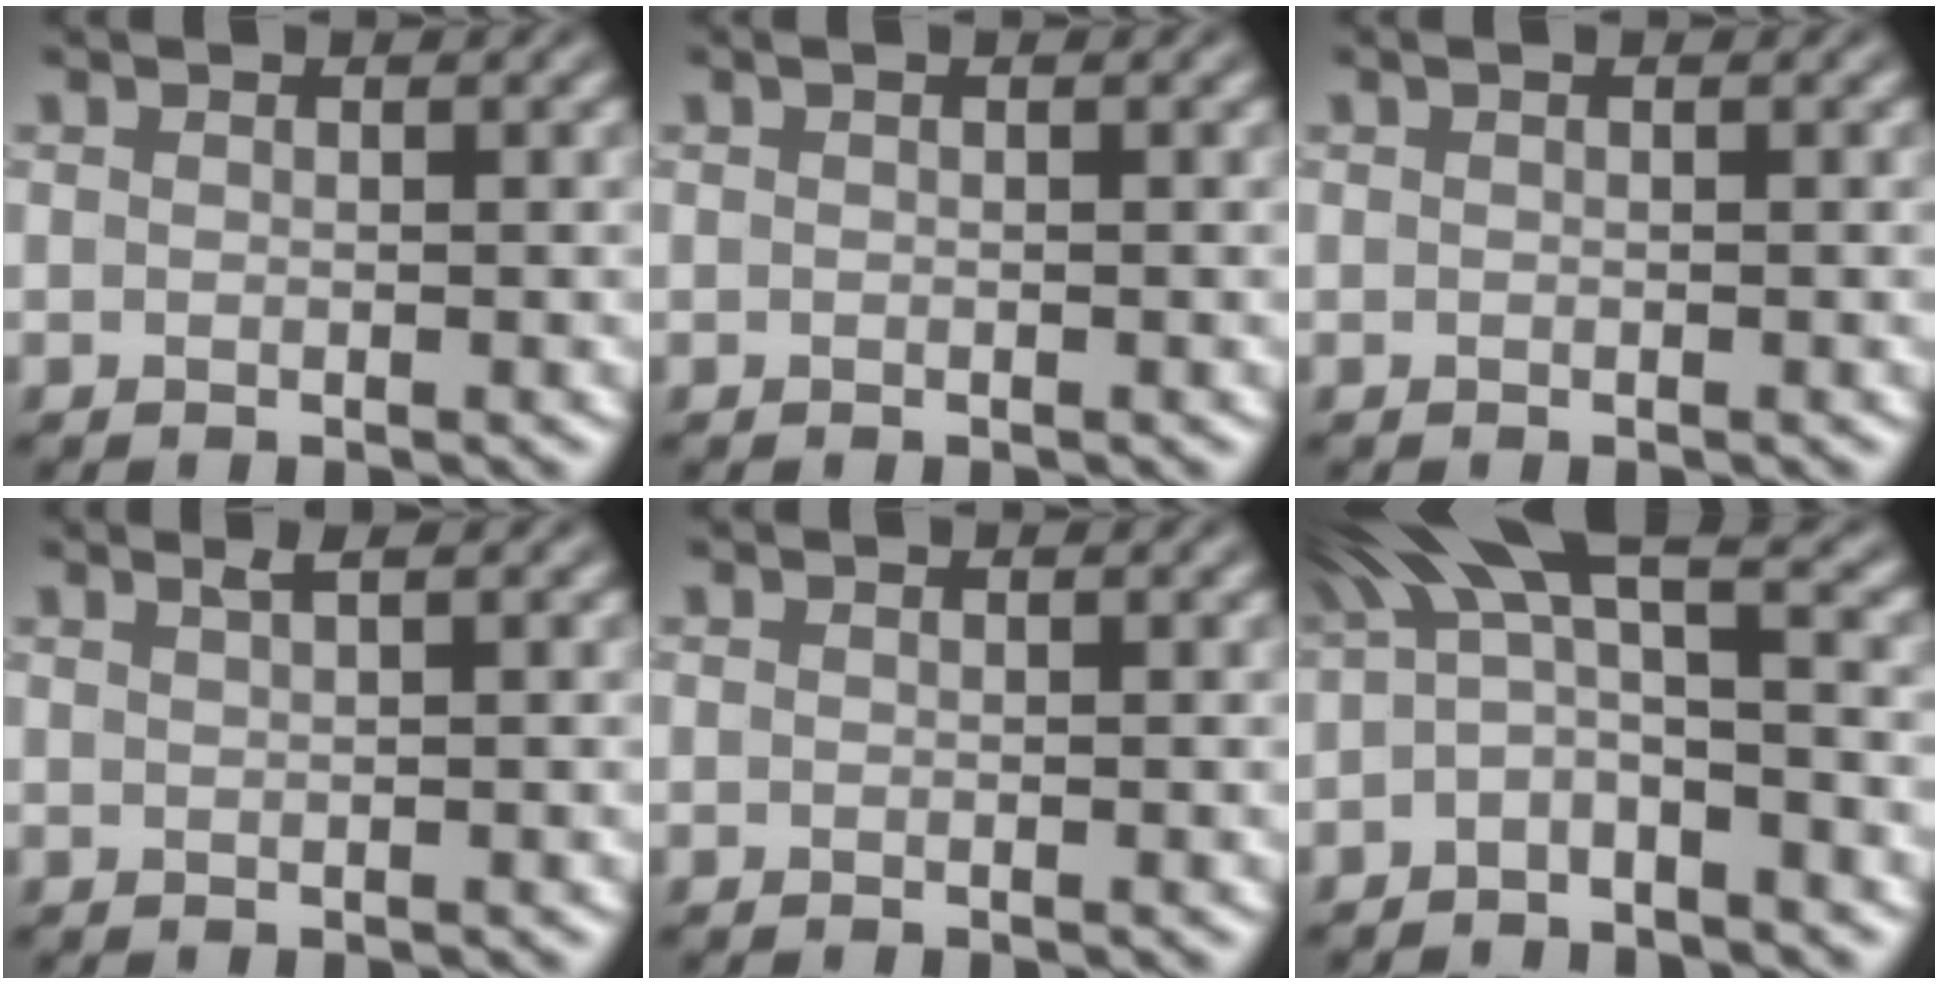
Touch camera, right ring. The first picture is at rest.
{"total": 0.0}
{"total": 0.0}
{"total": 0.7, "force": [0.5, -0.2, 0.4], "torque": [-0.011, 0.004, 0.011]}
{"total": 0.0}
{"total": 6.2, "force": [0.3, 2.1, 5.8], "torque": [-0.103, 0.020, -0.011]}